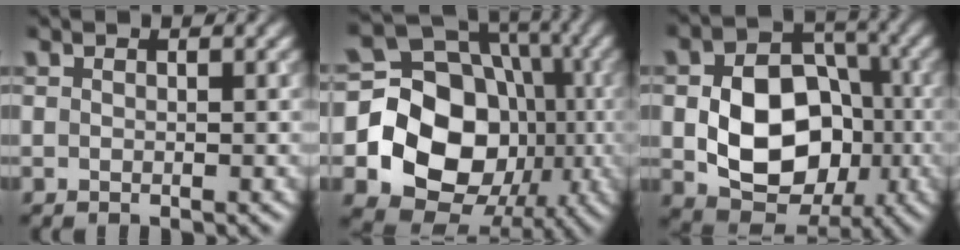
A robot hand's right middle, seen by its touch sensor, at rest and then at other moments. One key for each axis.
{"total": 16.7, "fx": -3.1, "fy": 14.2, "fz": 8.2, "tx": -0.131, "ty": -0.019, "tz": -0.070}
{"total": 10.0, "fx": -1.5, "fy": 7.4, "fz": 6.6, "tx": -0.112, "ty": -0.002, "tz": -0.024}